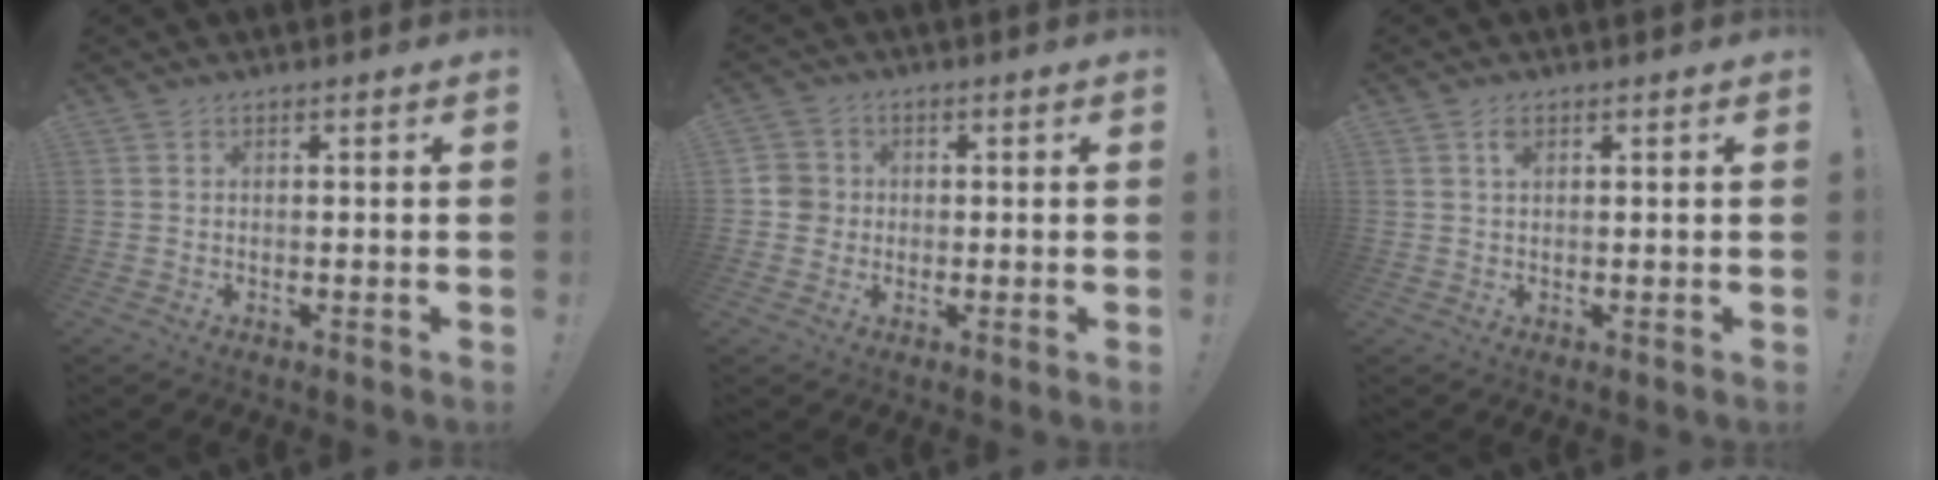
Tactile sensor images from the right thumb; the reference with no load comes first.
{"total": 5.1, "force": [-0.3, 4.9, 1.1], "torque": [-0.028, 0.010, -0.004]}
{"total": 1.9, "force": [0.9, 1.0, 1.3], "torque": [-0.013, -0.004, 0.012]}